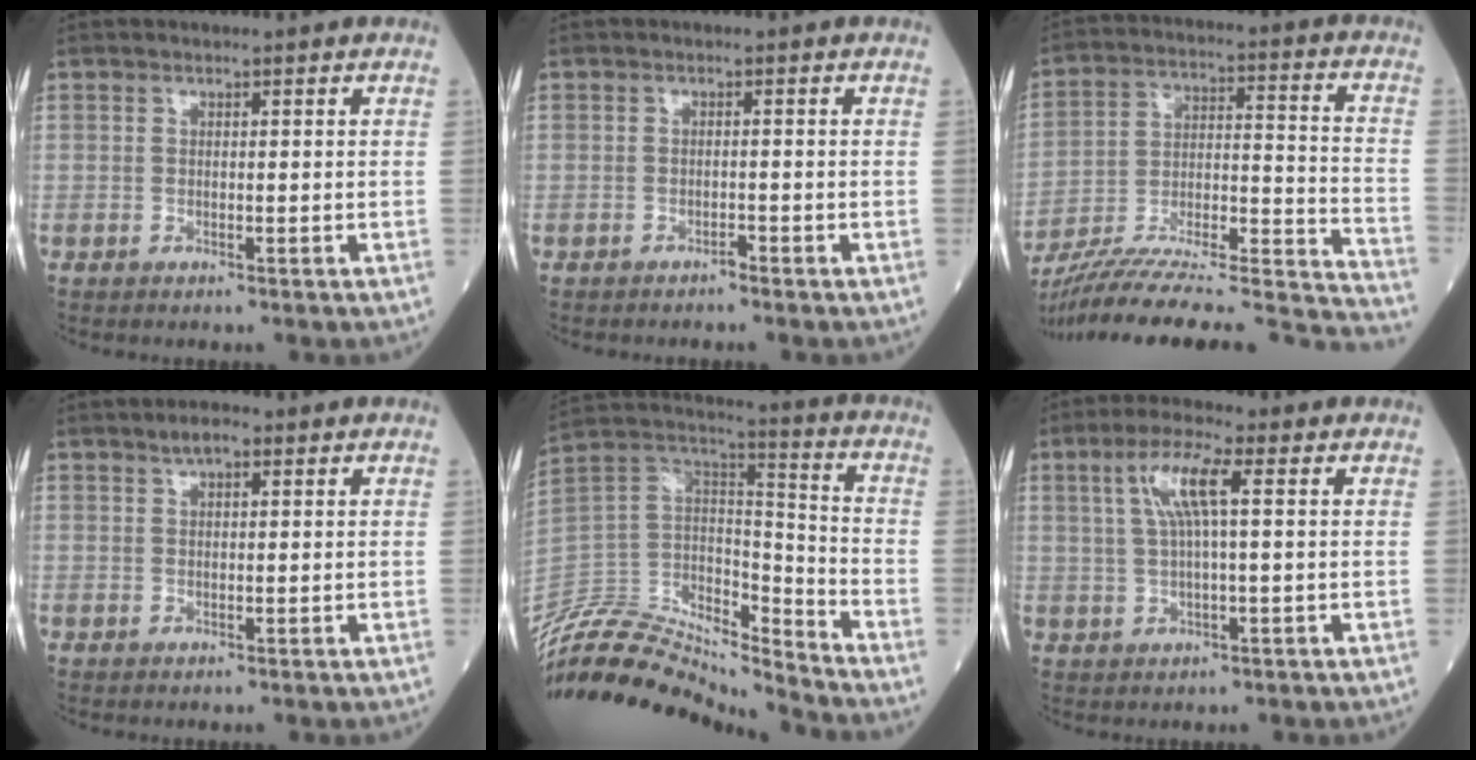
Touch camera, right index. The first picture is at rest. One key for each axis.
{"total": 0.6, "fx": -0.6, "fy": 0.0, "fz": 0.2, "tx": -0.007, "ty": 0.000, "tz": -0.009}
{"total": 30.0, "fx": -27.8, "fy": 1.3, "fz": 11.2, "tx": -0.133, "ty": -0.010, "tz": -0.406}
{"total": 2.2, "fx": 1.4, "fy": 0.8, "fz": 1.5, "tx": -0.028, "ty": 0.009, "tz": 0.025}
{"total": 18.8, "fx": -18.2, "fy": 2.1, "fz": 4.2, "tx": -0.075, "ty": 0.051, "tz": -0.326}
{"total": 6.6, "fx": 2.0, "fy": 0.5, "fz": 6.3, "tx": -0.128, "ty": 0.014, "tz": 0.041}